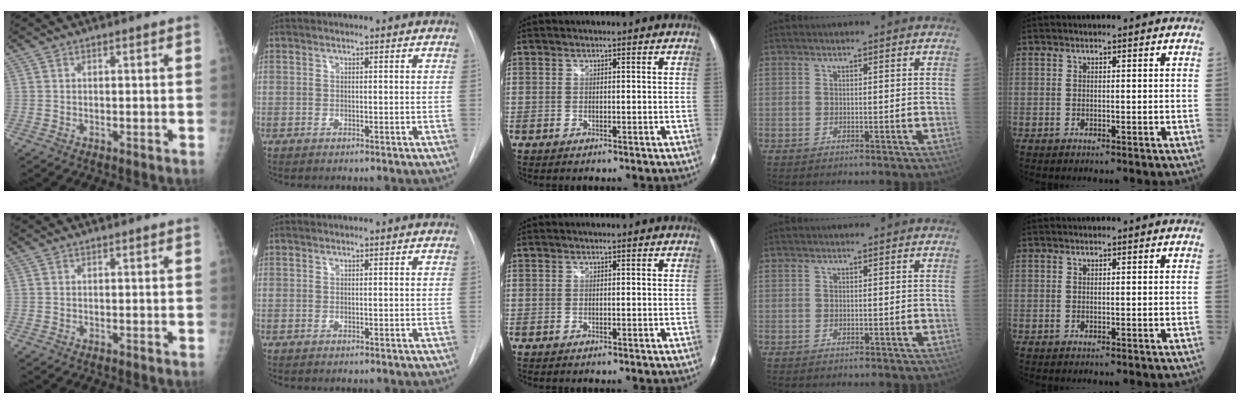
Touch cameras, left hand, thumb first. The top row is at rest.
{}